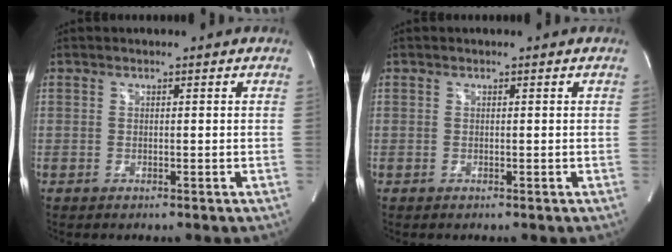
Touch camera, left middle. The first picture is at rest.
{"total": 0.0}